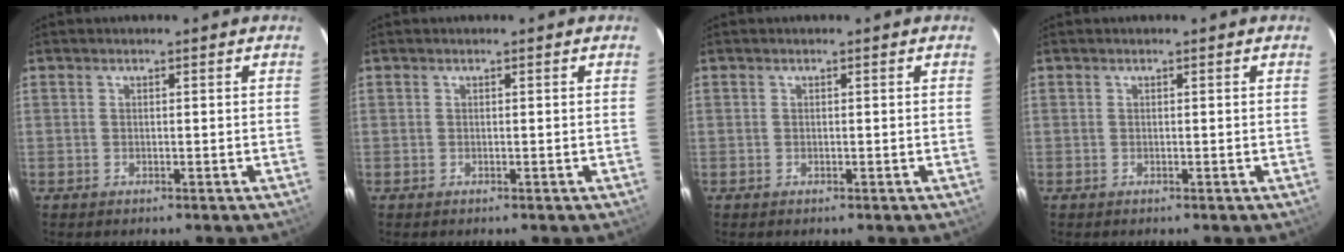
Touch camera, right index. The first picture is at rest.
{"total": 0.0}
{"total": 0.0}
{"total": 0.0}